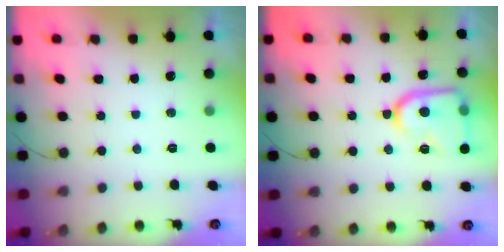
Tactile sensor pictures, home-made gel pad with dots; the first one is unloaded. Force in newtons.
{"total": 14.2, "press": 14.1, "slide": 1.2}